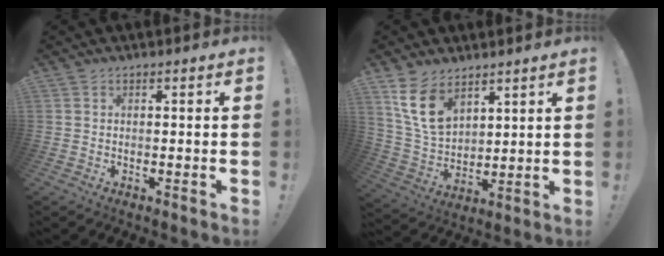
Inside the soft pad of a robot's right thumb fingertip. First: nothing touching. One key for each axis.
{"total": 11.3, "fx": 6.6, "fy": 6.8, "fz": 6.1, "tx": -0.125, "ty": -0.032, "tz": 0.132}